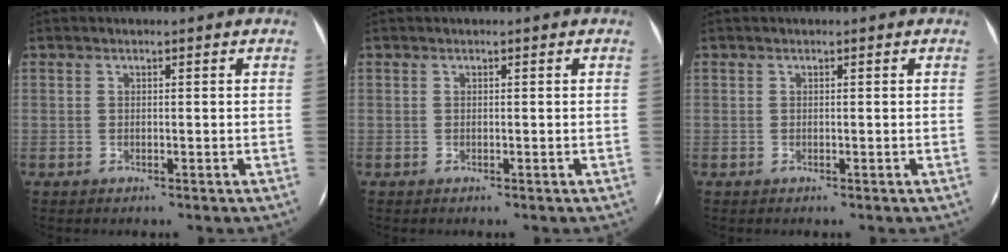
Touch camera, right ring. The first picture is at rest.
{"total": 0.0}
{"total": 0.0}